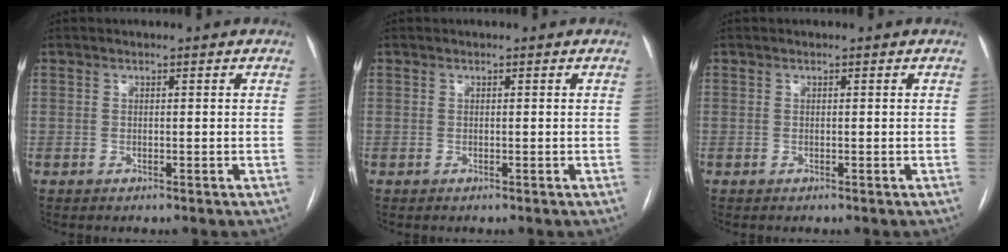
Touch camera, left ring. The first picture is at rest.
{"total": 0.0}
{"total": 0.0}